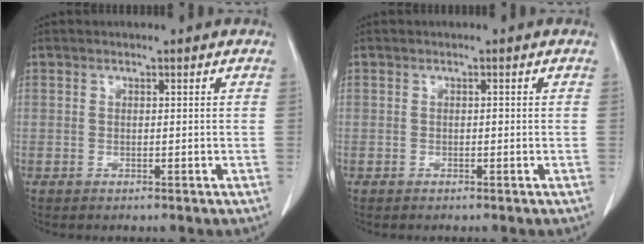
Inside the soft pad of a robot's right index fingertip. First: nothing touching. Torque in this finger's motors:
{"motor_torque": [0.00, -0.01, 0.00, 0.01]}